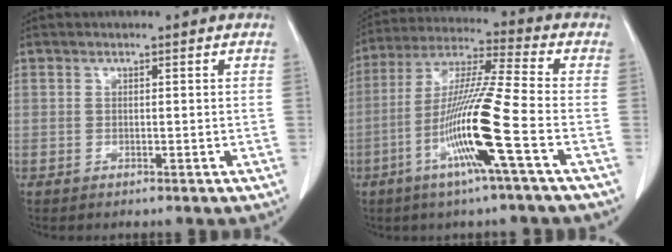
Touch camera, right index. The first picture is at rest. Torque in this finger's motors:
{"motor_torque": [1.97, -0.17, 1.05, 0.21]}